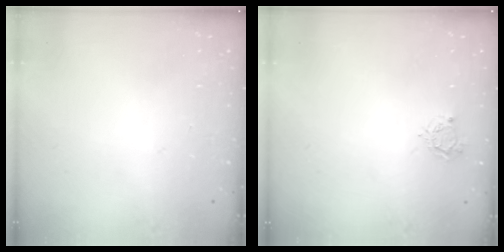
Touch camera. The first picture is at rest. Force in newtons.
{"total": 3.1, "press": 3.1, "slide": 0.3}